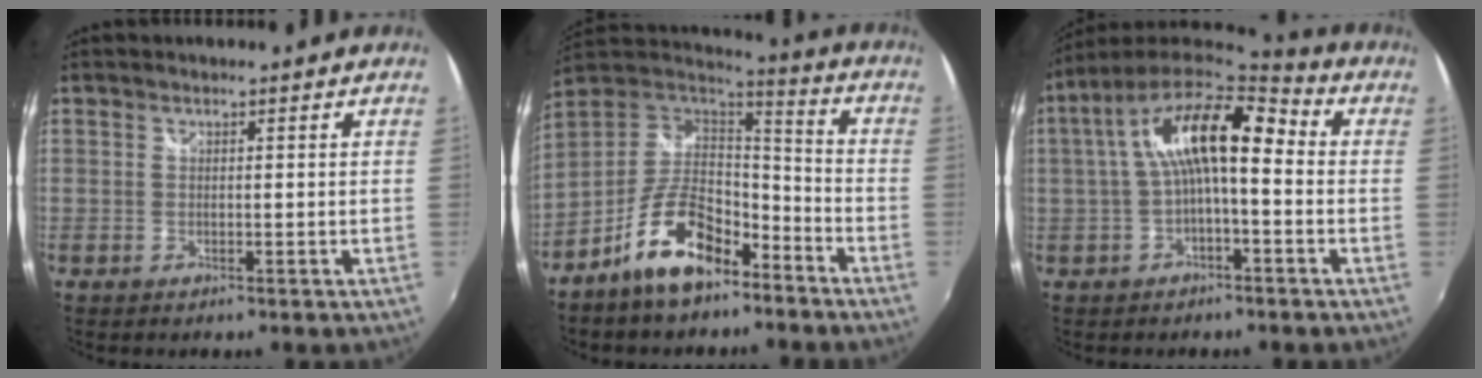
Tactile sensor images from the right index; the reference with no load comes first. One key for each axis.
{"total": 15.3, "fx": -9.1, "fy": 7.0, "fz": 10.0, "tx": -0.196, "ty": 0.015, "tz": -0.157}
{"total": 14.1, "fx": 1.1, "fy": 5.1, "fz": 13.1, "tx": -0.241, "ty": 0.030, "tz": 0.009}